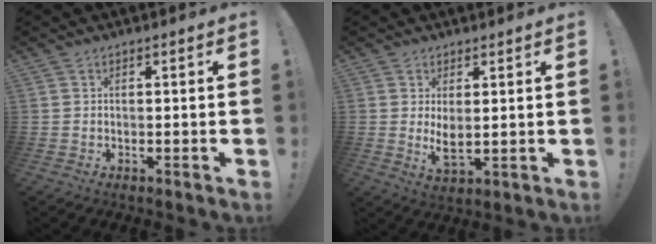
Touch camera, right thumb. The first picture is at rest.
{"total": 5.0, "force": [1.5, 2.0, 4.4], "torque": [-0.057, -0.019, 0.030]}